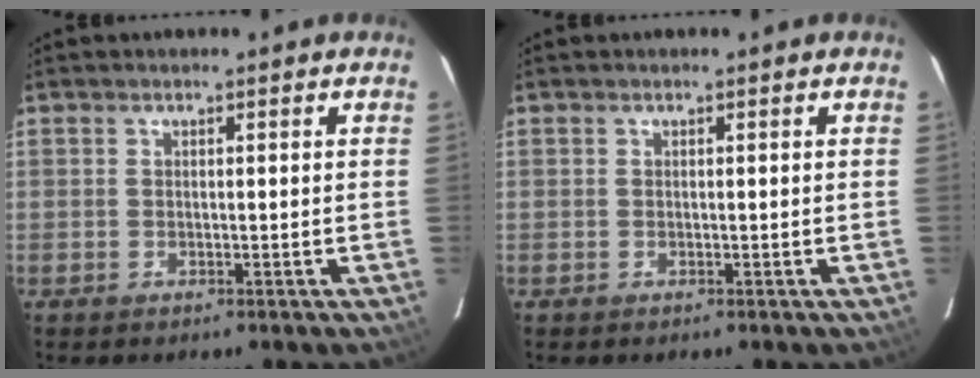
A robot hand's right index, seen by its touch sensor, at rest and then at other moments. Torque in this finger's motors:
{"motor_torque": [0.00, 0.00, 0.00, 0.00]}